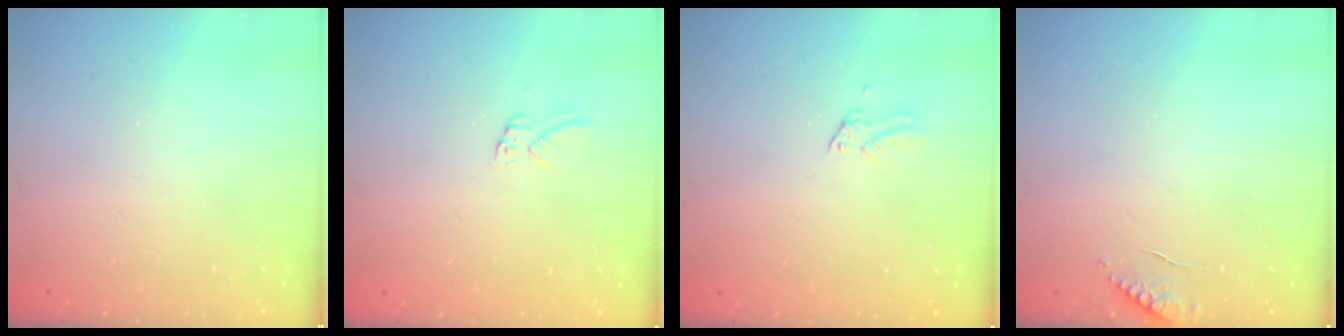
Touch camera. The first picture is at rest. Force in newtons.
{"total": 2.9, "press": 2.9, "slide": 0.2}
{"total": 0.0}
{"total": 5.6, "press": 5.6, "slide": 0.8}